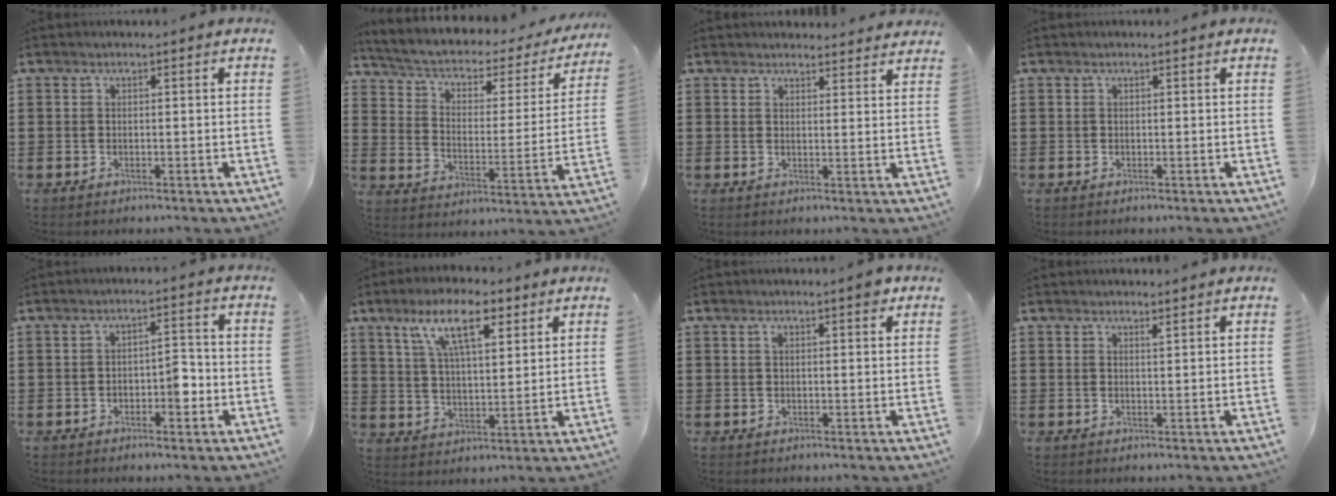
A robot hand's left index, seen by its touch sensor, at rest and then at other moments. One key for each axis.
{"total": 3.4, "fx": 1.4, "fy": 2.1, "fz": 2.3, "tx": -0.056, "ty": -0.013, "tz": 0.011}
{"total": 2.4, "fx": 2.4, "fy": 0.3, "fz": -0.2, "tx": 0.004, "ty": -0.010, "tz": 0.043}
{"total": 0.0}
{"total": 3.9, "fx": -1.4, "fy": 1.9, "fz": 3.1, "tx": -0.047, "ty": 0.003, "tz": -0.030}
{"total": 11.3, "fx": 6.8, "fy": 3.8, "fz": 8.2, "tx": -0.158, "ty": -0.004, "tz": 0.119}
{"total": 1.9, "fx": 1.2, "fy": 0.3, "fz": 1.4, "tx": -0.031, "ty": 0.003, "tz": 0.021}
{"total": 1.2, "fx": 1.1, "fy": 0.1, "fz": 0.5, "tx": -0.012, "ty": -0.001, "tz": 0.020}